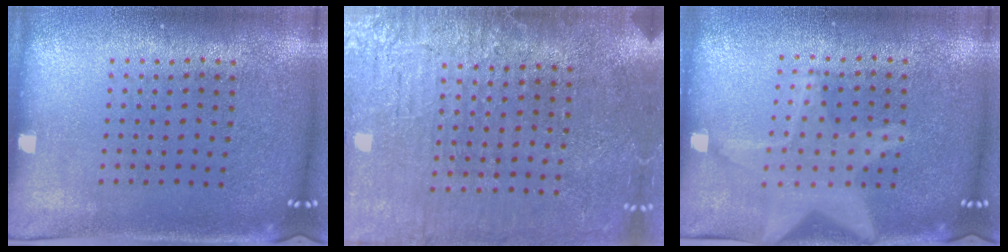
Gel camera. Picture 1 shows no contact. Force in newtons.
{"total": 3.8, "press": 3.5, "slide": 1.6}
{"total": 2.3, "press": 2.3, "slide": 0.3}